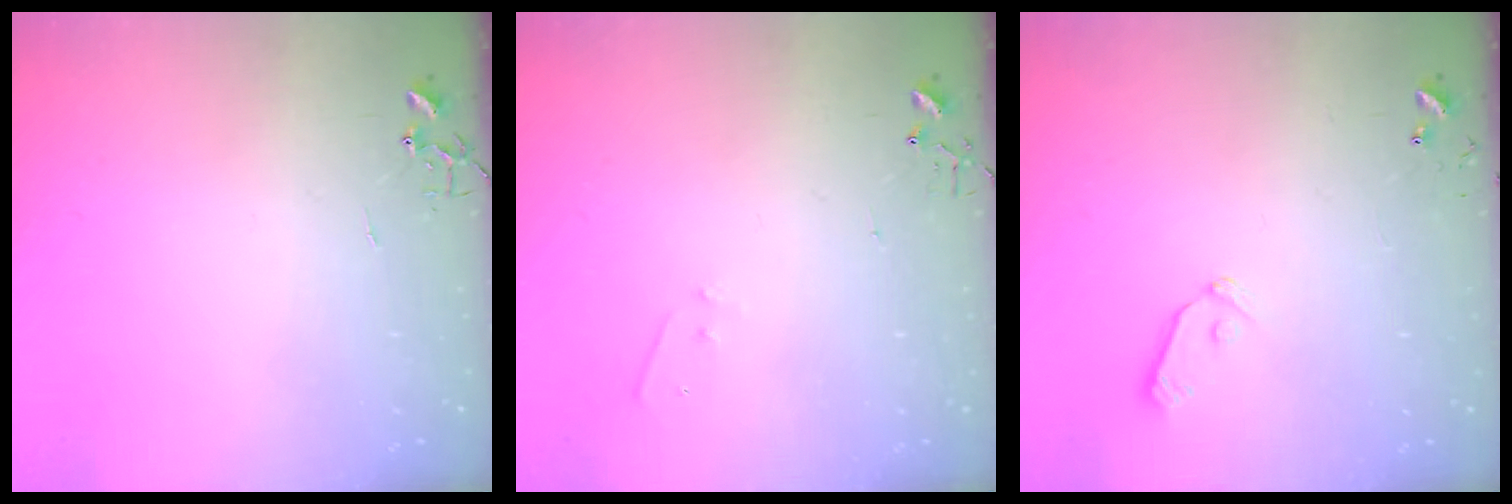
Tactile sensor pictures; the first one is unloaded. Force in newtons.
{"total": 4.2, "press": 4.1, "slide": 0.6}
{"total": 6.0, "press": 6.0, "slide": 0.7}